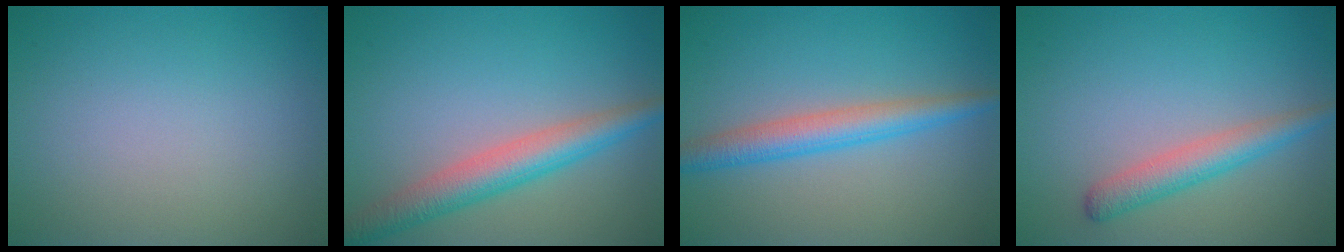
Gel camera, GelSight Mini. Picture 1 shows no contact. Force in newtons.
{"total": 4.7, "press": 4.7, "slide": 0.1}
{"total": 3.8, "press": 3.8, "slide": 0.1}
{"total": 3.0, "press": 3.0, "slide": 0.2}